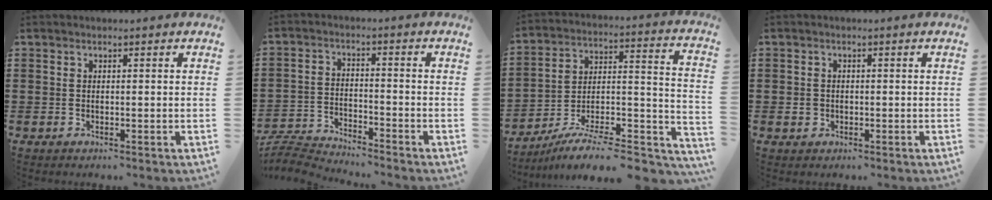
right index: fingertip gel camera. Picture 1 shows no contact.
{"total": 4.7, "force": [-4.7, 0.3, 0.3], "torque": [-0.027, -0.001, -0.103]}
{"total": 8.8, "force": [-7.3, 1.4, 4.7], "torque": [-0.064, 0.009, -0.142]}
{"total": 1.3, "force": [-0.3, 1.2, 0.6], "torque": [-0.013, 0.005, -0.008]}